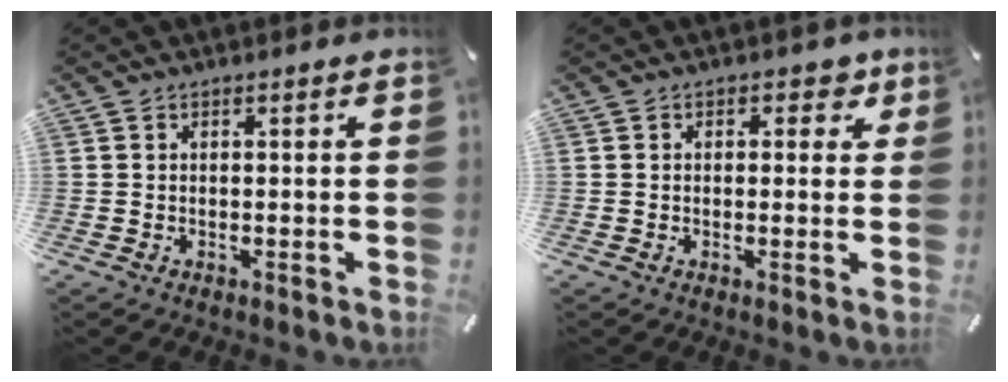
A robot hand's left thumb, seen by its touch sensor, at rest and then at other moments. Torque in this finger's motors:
{"motor_torque": [-0.03, -0.31, -0.04, -0.07, -0.03]}